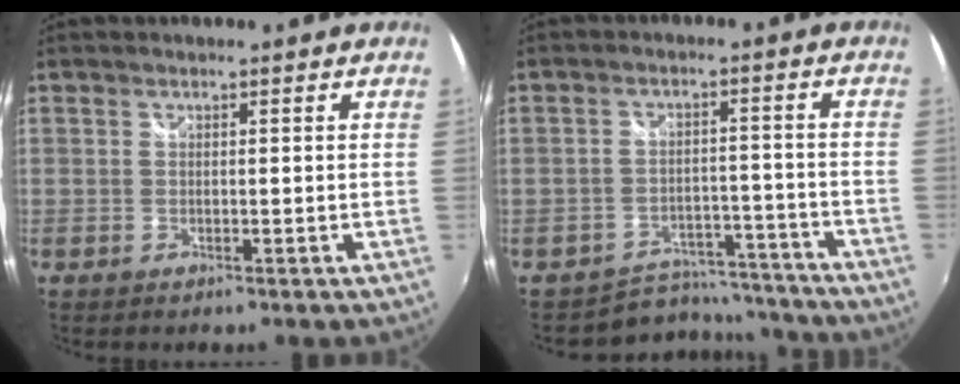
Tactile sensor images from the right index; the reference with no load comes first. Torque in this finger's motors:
{"motor_torque": [-1.22, -0.64, -0.79, -0.21]}